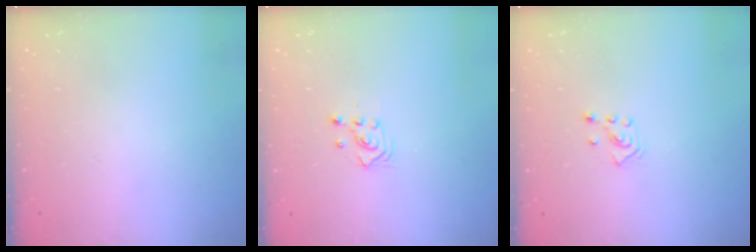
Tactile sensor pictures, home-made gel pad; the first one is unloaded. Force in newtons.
{"total": 2.5, "press": 2.5, "slide": 0.3}
{"total": 2.8, "press": 2.7, "slide": 0.7}